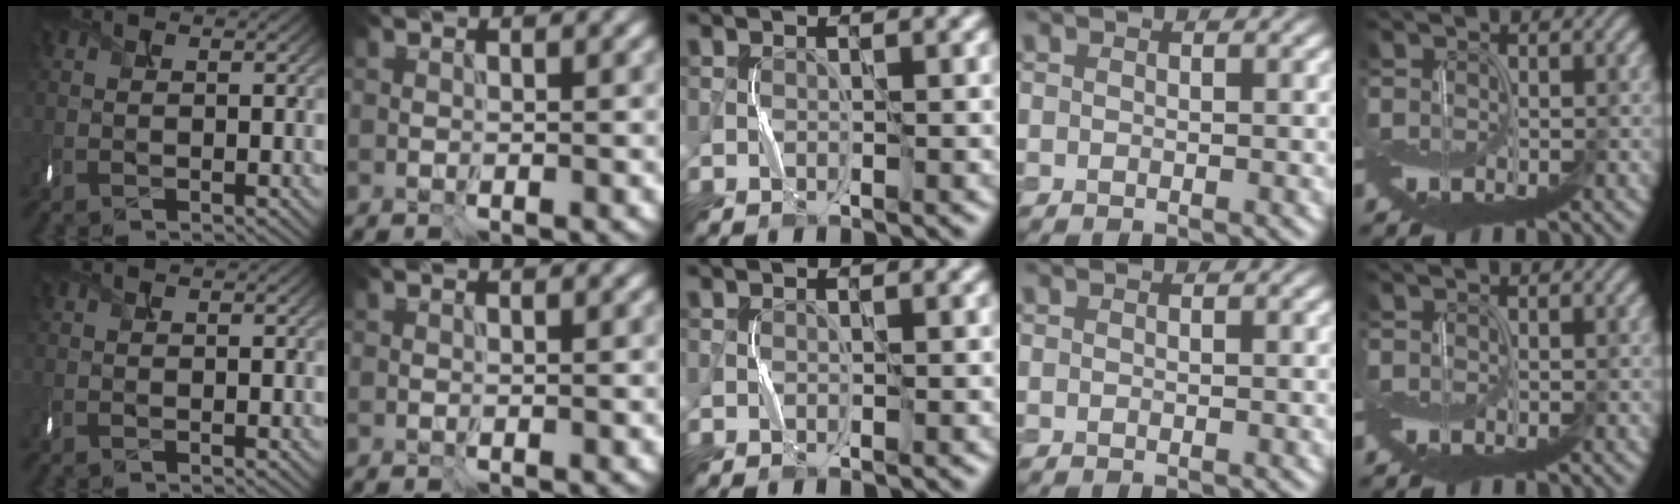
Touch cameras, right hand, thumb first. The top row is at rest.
{}